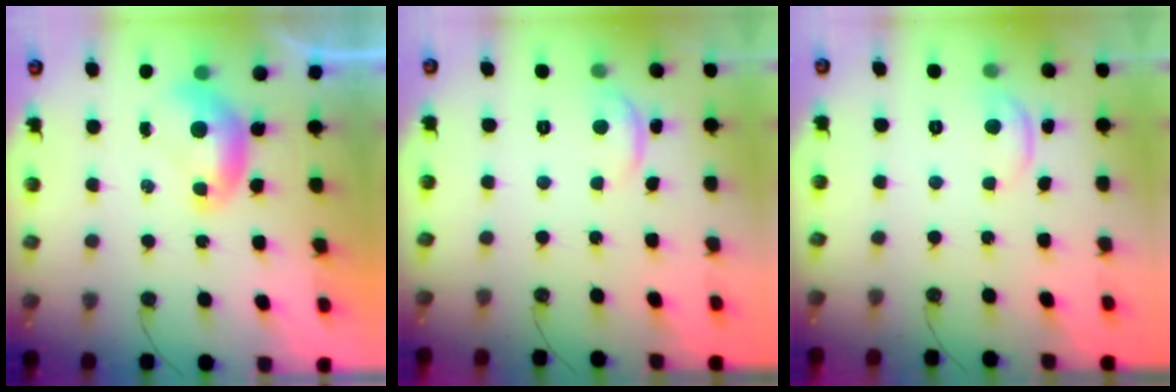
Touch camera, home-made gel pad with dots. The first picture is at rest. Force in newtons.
{"total": 0.8, "press": 0.5, "slide": 0.6}
{"total": 1.8, "press": 1.8, "slide": 0.4}